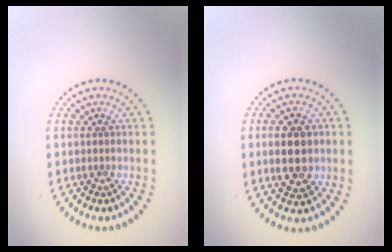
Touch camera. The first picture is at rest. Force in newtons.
{"total": 4.6, "press": 4.6, "slide": 0.4}